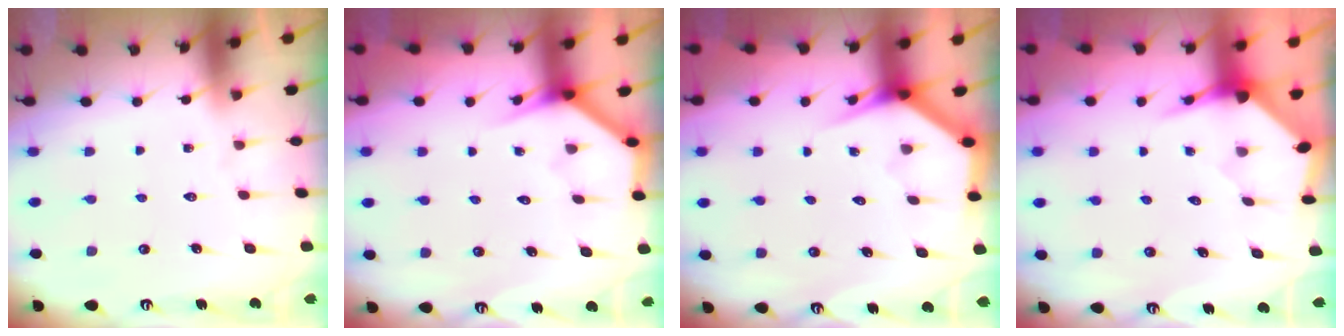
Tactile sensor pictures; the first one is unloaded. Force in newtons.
{"total": 3.7, "press": 3.7, "slide": 0.3}
{"total": 3.6, "press": 3.6, "slide": 0.3}
{"total": 3.5, "press": 3.5, "slide": 0.4}